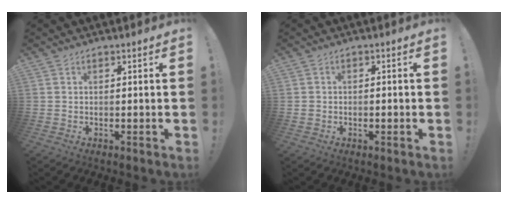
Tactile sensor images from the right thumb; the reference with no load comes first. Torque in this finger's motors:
{"motor_torque": [0.34, -0.29, 0.19, 0.04, 0.10]}